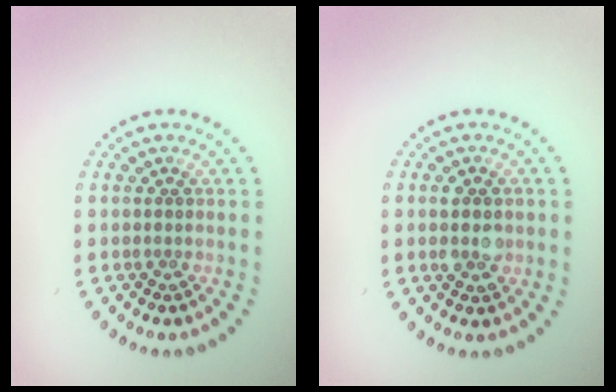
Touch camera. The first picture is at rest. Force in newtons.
{"total": 2.8, "press": 2.8, "slide": 0.2}